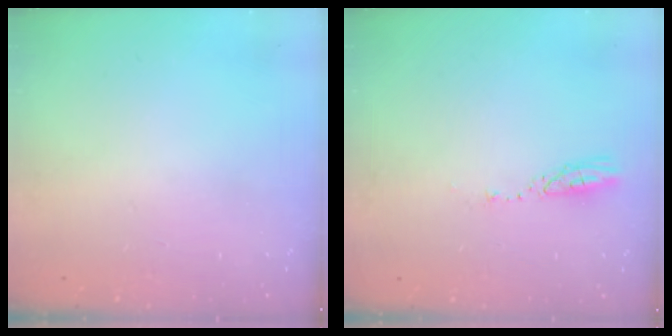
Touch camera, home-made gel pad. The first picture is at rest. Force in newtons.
{"total": 3.5, "press": 3.4, "slide": 0.3}